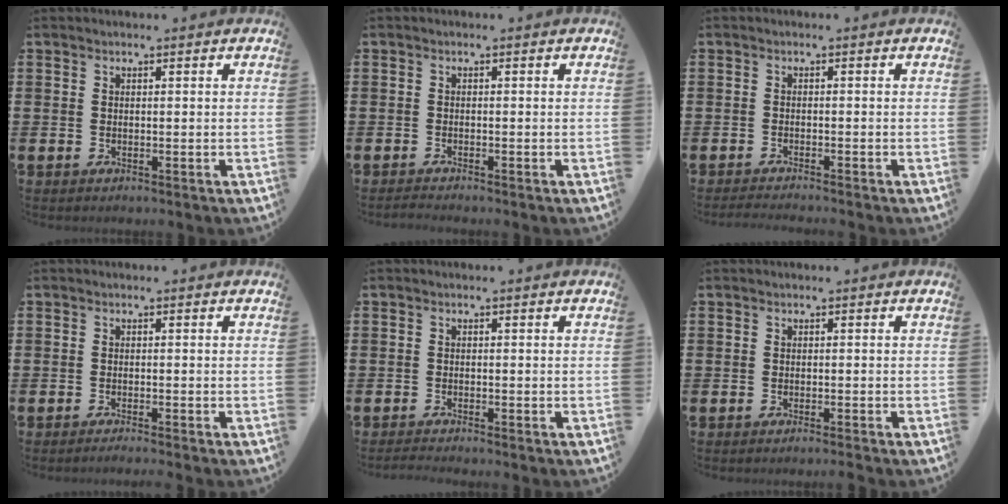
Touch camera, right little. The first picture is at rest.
{"total": 0.7, "force": [-0.7, 0.0, 0.3], "torque": [-0.006, -0.002, -0.013]}
{"total": 1.0, "force": [-1.0, -0.2, 0.2], "torque": [-0.003, -0.002, -0.019]}
{"total": 0.7, "force": [-0.6, -0.1, 0.3], "torque": [-0.004, -0.003, -0.012]}
{"total": 0.9, "force": [-0.8, -0.1, 0.4], "torque": [-0.006, -0.001, -0.016]}
{"total": 0.6, "force": [-0.5, -0.1, 0.2], "torque": [-0.002, -0.003, -0.010]}